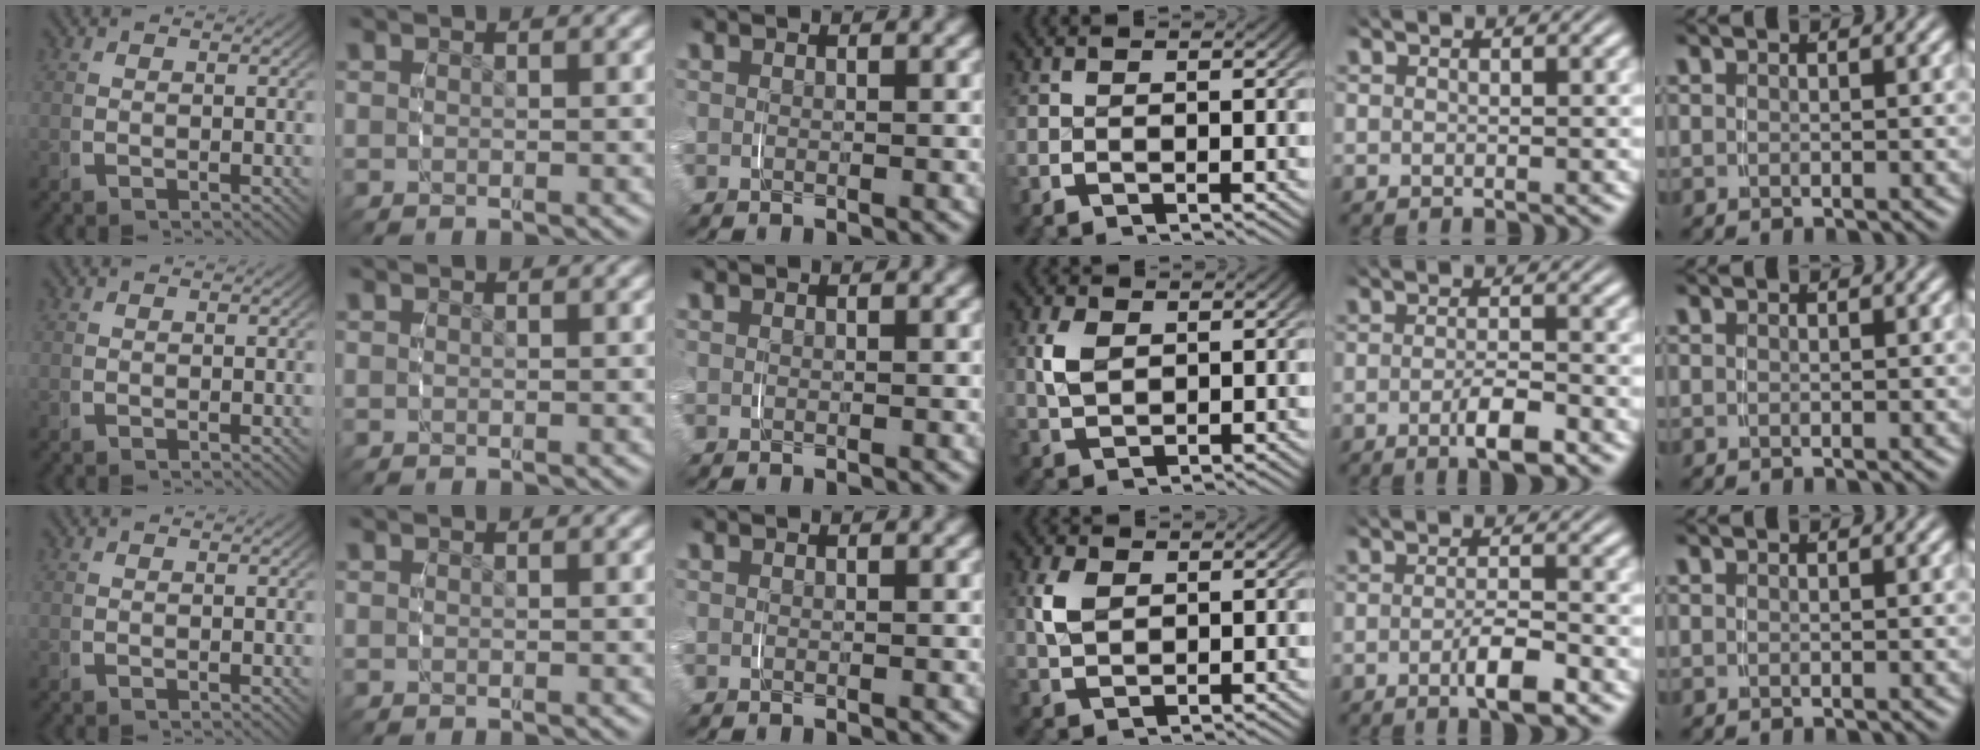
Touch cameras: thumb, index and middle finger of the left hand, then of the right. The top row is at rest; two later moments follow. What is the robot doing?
{"motion": "grasp_and_lifting", "object": "lipstick"}